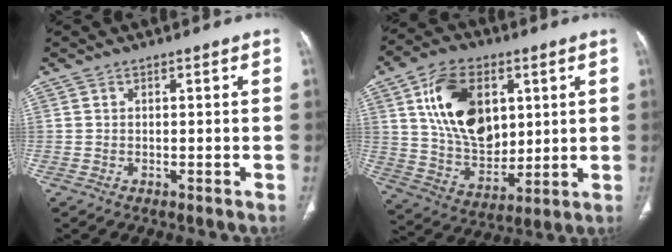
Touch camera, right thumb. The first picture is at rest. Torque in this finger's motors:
{"motor_torque": [1.55, 2.65, 1.53, 0.01, 0.18]}